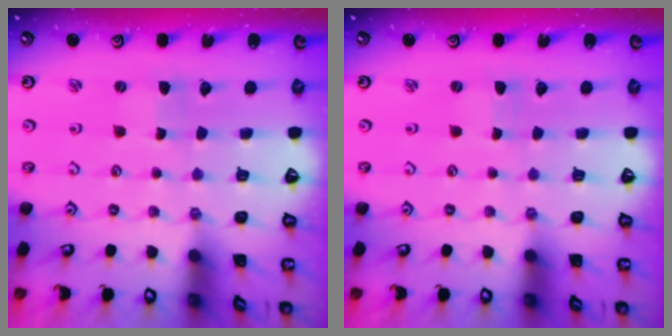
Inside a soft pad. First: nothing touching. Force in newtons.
{"total": 0.0}